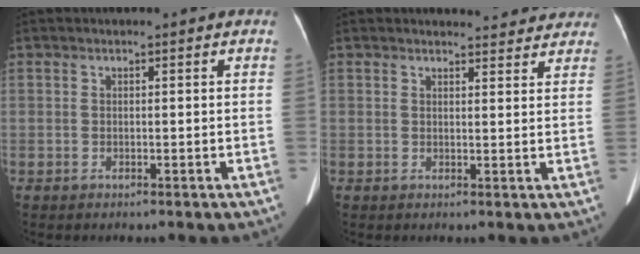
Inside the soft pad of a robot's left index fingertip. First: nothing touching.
{"total": 7.6, "force": [7.2, 2.1, 1.0], "torque": [0.012, -0.002, 0.058]}